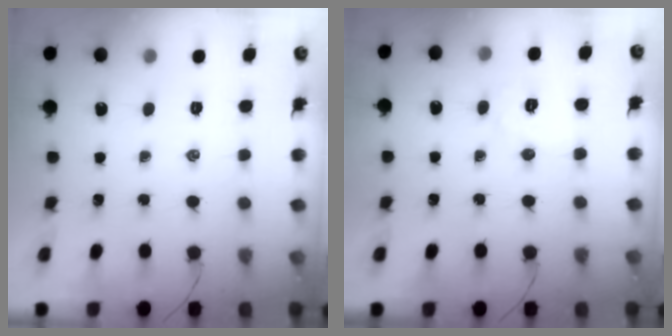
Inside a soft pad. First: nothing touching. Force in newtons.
{"total": 6.5, "press": 6.4, "slide": 1.2}